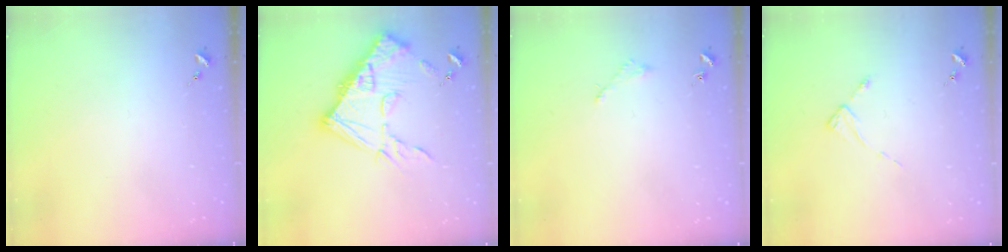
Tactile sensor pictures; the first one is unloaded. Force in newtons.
{"total": 18.9, "press": 18.8, "slide": 1.9}
{"total": 2.0, "press": 2.0, "slide": 0.2}
{"total": 2.3, "press": 2.3, "slide": 0.4}